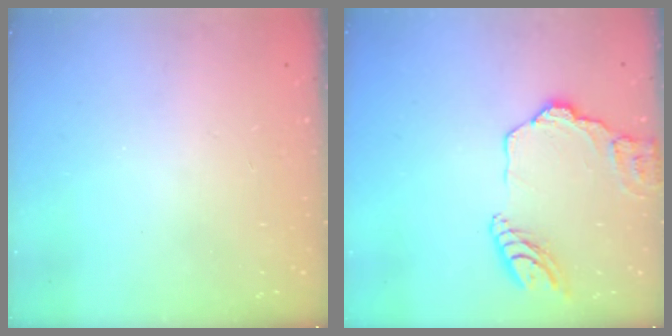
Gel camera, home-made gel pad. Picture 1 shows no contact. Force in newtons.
{"total": 14.6, "press": 14.5, "slide": 1.6}